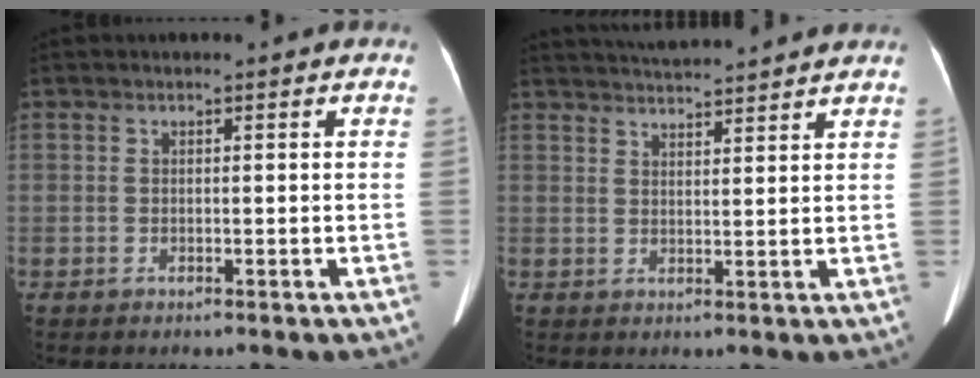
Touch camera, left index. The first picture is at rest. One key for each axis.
{"total": 9.3, "fx": 8.9, "fy": 0.0, "fz": 2.9, "tx": -0.054, "ty": 0.026, "tz": 0.126}